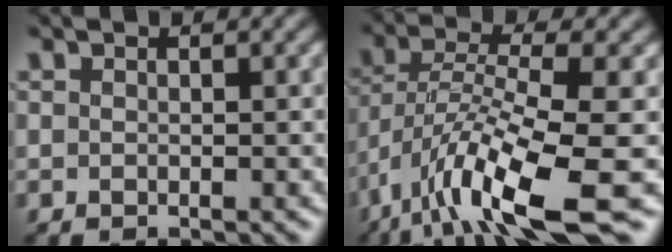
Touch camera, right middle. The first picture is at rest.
{"total": 10.3, "force": [-5.3, 2.4, 8.5], "torque": [-0.159, 0.001, -0.093]}